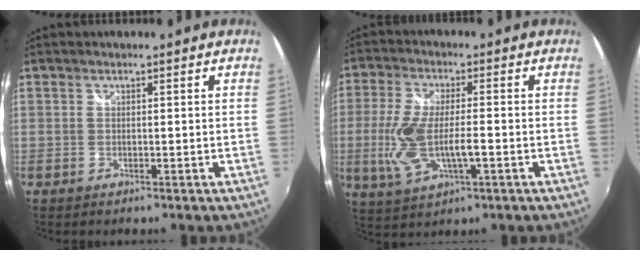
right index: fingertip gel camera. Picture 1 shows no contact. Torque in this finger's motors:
{"motor_torque": [0.31, -0.06, 0.60, 0.15]}